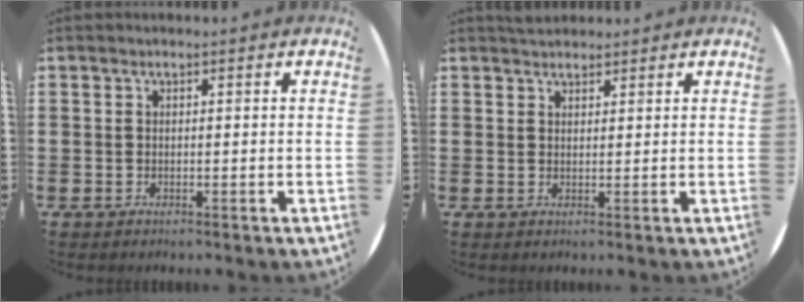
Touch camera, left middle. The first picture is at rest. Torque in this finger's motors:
{"motor_torque": [0.51, -0.53, 0.02, 0.03]}